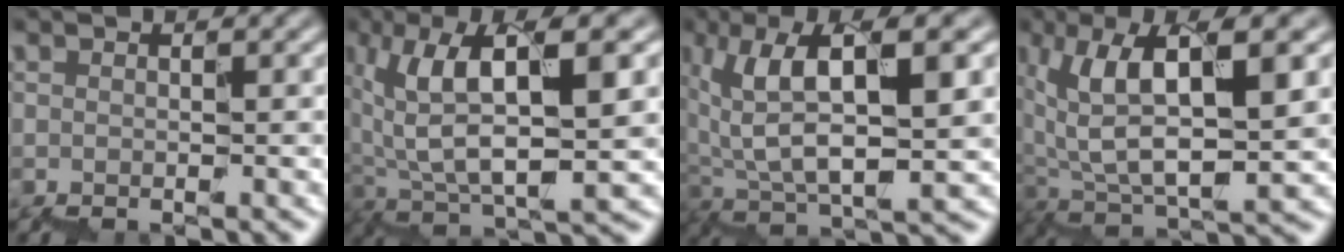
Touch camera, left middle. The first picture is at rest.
{"total": 8.1, "force": [2.7, 2.3, 7.3], "torque": [-0.134, 0.018, 0.053]}
{"total": 7.4, "force": [2.8, 2.1, 6.5], "torque": [-0.125, 0.014, 0.056]}
{"total": 8.2, "force": [3.2, 2.5, 7.1], "torque": [-0.137, 0.014, 0.063]}